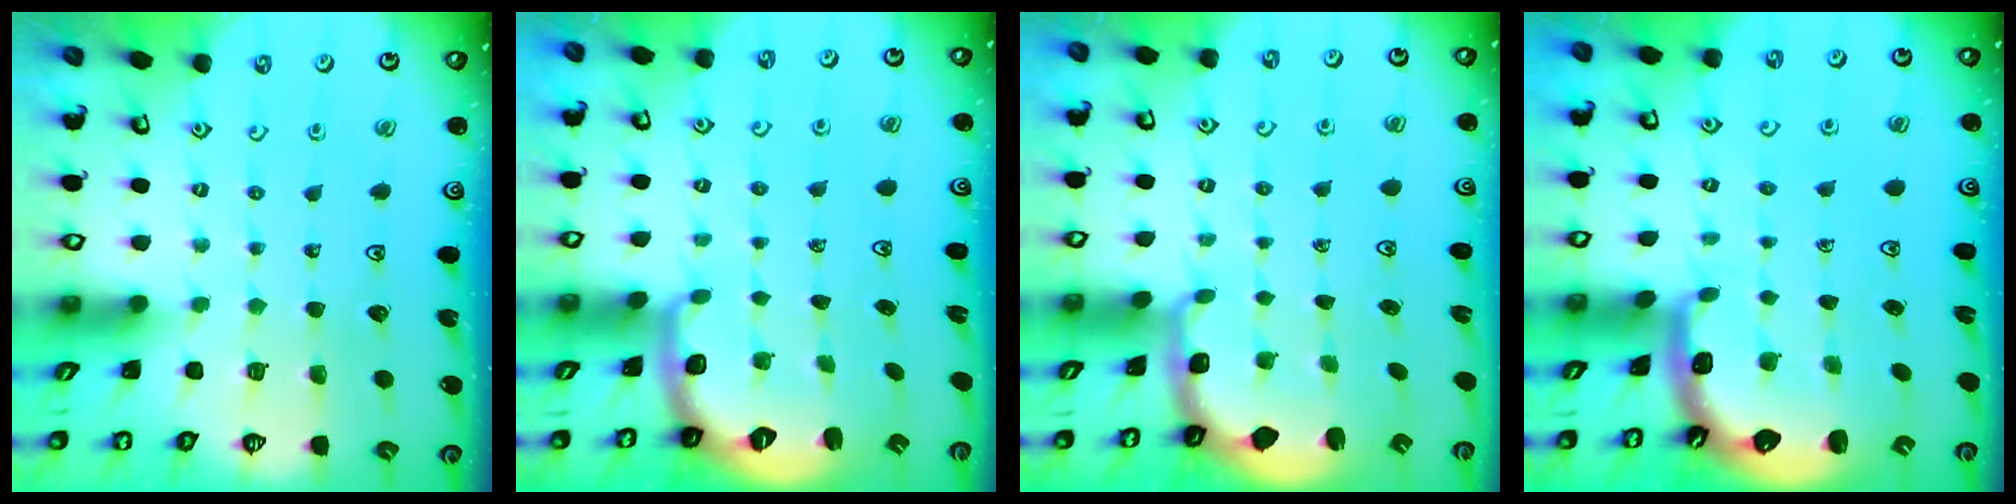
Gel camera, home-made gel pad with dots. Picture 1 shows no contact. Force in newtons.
{"total": 2.6, "press": 1.6, "slide": 2.1}
{"total": 2.4, "press": 1.1, "slide": 2.1}
{"total": 1.9, "press": 1.8, "slide": 0.6}